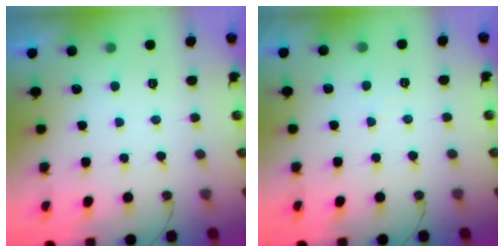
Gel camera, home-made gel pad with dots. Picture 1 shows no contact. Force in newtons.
{"total": 3.4, "press": 3.4, "slide": 0.7}